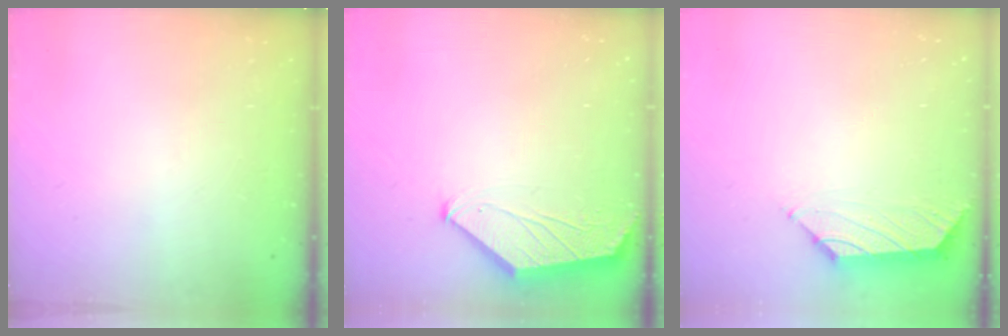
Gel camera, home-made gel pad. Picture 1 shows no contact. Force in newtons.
{"total": 1.6, "press": 1.6, "slide": 0.3}
{"total": 0.9, "press": 0.7, "slide": 0.5}